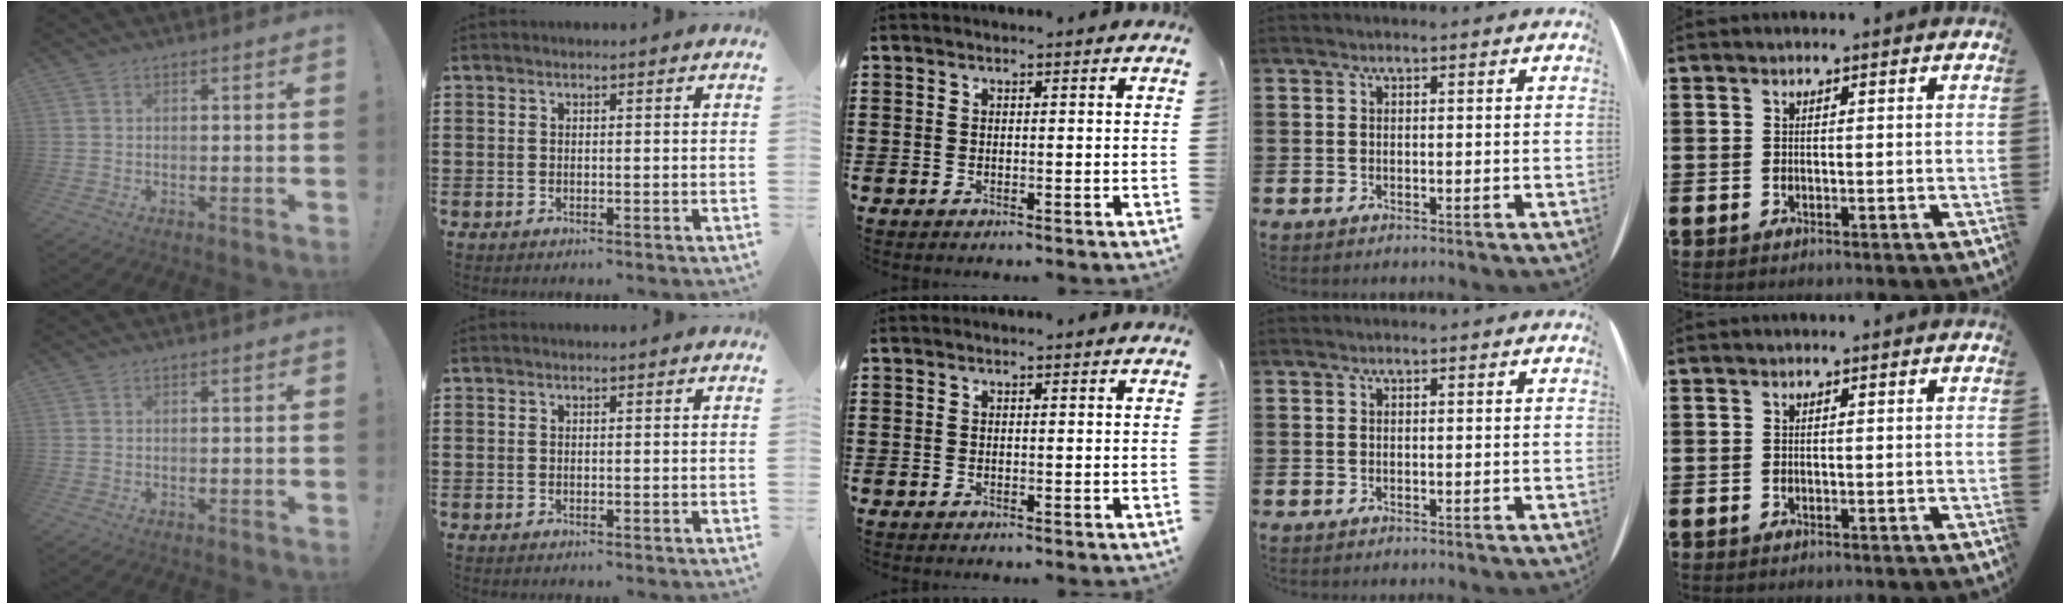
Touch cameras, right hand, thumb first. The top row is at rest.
{}